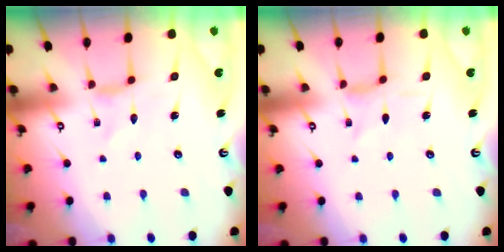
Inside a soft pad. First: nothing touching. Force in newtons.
{"total": 0.0}